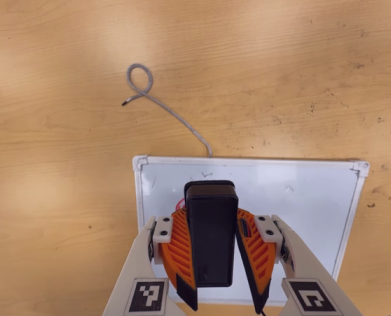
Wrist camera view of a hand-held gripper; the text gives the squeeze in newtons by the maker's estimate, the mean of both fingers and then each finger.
{"total": 11.4, "left": 10.2, "right": 12.7}